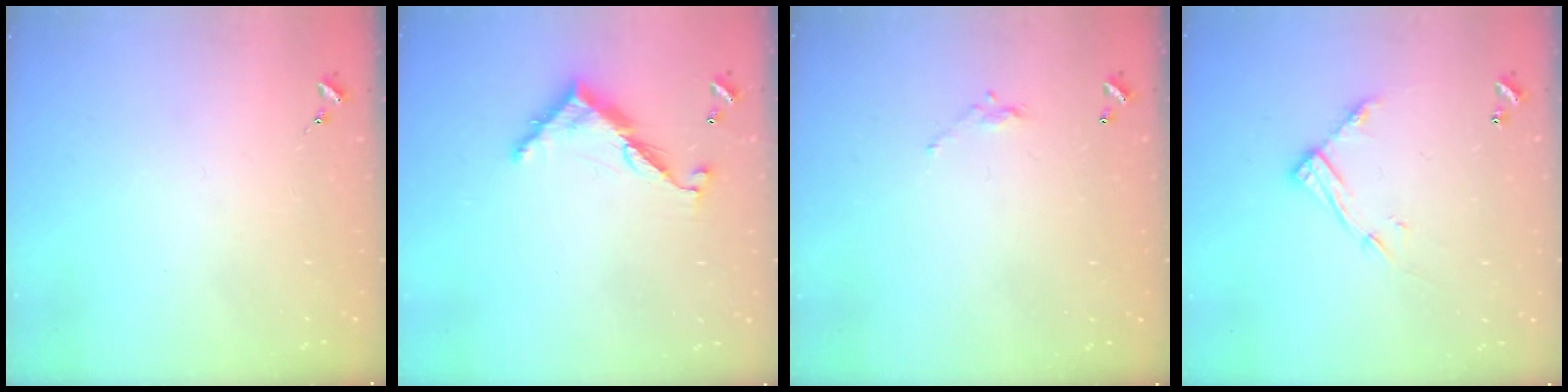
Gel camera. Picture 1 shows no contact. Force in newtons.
{"total": 9.7, "press": 9.7, "slide": 0.4}
{"total": 4.8, "press": 4.8, "slide": 0.3}
{"total": 12.2, "press": 12.1, "slide": 0.9}